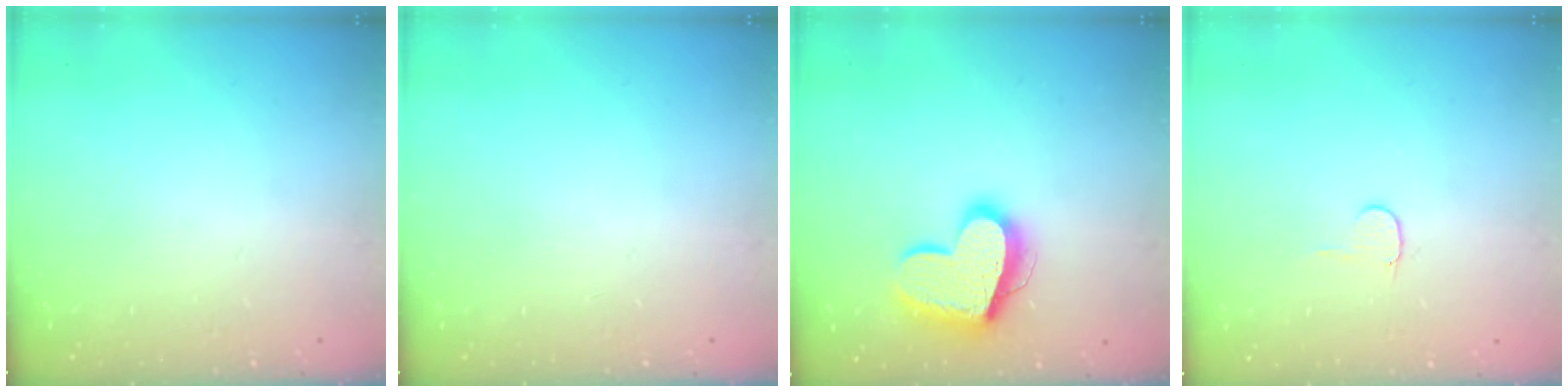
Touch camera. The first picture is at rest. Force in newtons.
{"total": 0.0}
{"total": 19.3, "press": 19.2, "slide": 1.5}
{"total": 3.6, "press": 3.6, "slide": 0.4}